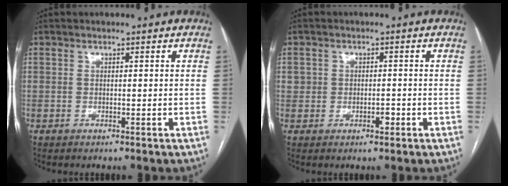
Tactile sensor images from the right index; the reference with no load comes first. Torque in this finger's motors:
{"motor_torque": [-0.11, 0.08, 0.00, 0.01]}